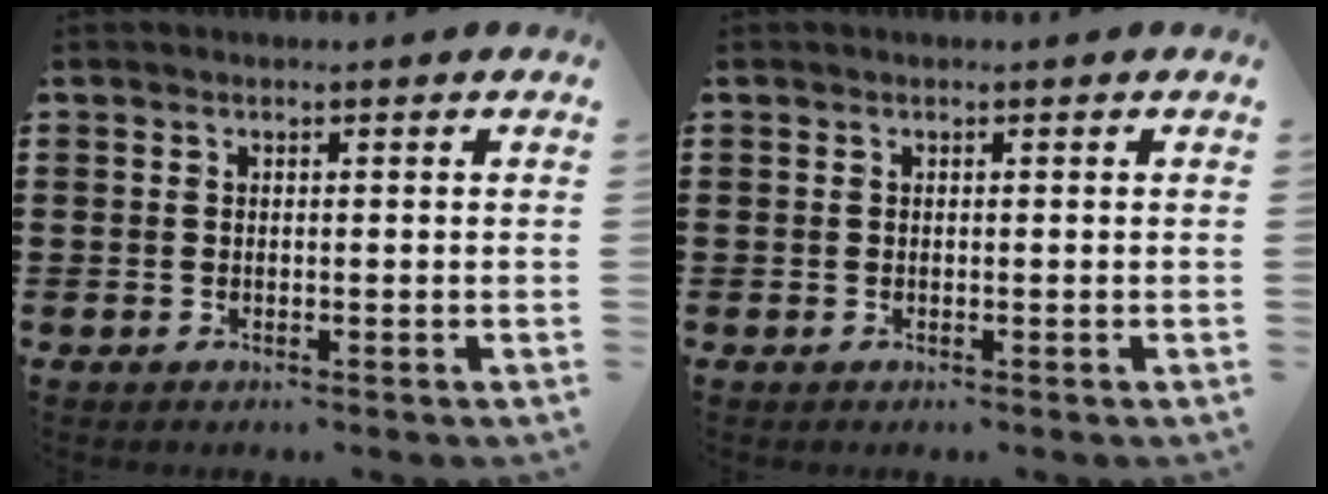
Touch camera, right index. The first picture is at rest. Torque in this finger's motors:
{"motor_torque": [0.87, 1.27, 0.00, 0.00]}